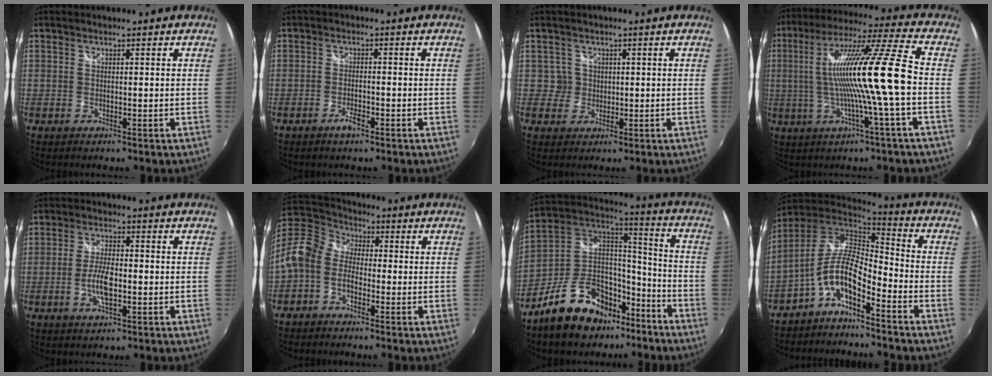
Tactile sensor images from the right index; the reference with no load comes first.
{"total": 2.7, "force": [-1.8, 0.7, 1.8], "torque": [-0.044, -0.001, -0.036]}
{"total": 2.5, "force": [0.3, 2.5, -0.2], "torque": [0.015, 0.014, 0.006]}
{"total": 16.4, "force": [-1.5, -1.4, 16.3], "torque": [-0.294, 0.003, -0.025]}
{"total": 5.8, "force": [-1.5, 1.9, 5.3], "torque": [-0.110, 0.000, -0.030]}
{"total": 12.3, "force": [-2.5, 9.1, 7.8], "torque": [-0.182, 0.022, -0.061]}
{"total": 20.1, "force": [-13.4, 11.0, 10.1], "torque": [-0.216, 0.040, -0.205]}
{"total": 9.9, "force": [-5.2, 3.0, 7.8], "torque": [-0.162, 0.008, -0.104]}